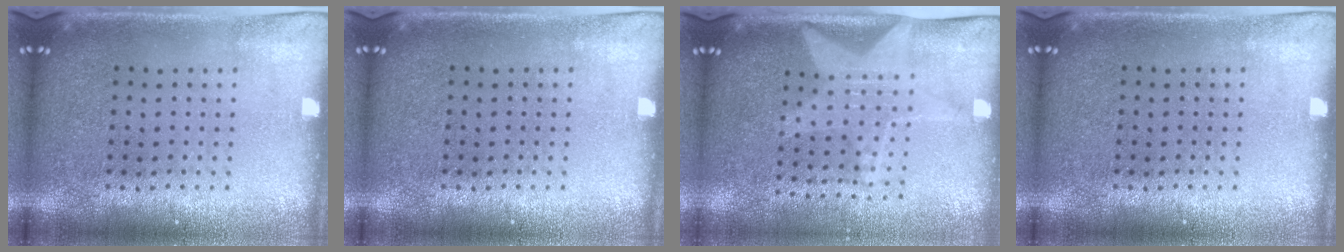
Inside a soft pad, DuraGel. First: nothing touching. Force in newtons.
{"total": 0.0}
{"total": 1.9, "press": 1.5, "slide": 1.1}
{"total": 0.0}